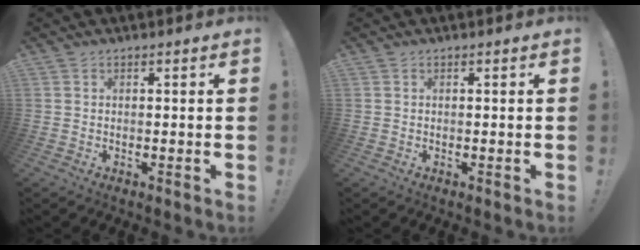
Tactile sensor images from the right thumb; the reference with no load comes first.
{"total": 0.0}